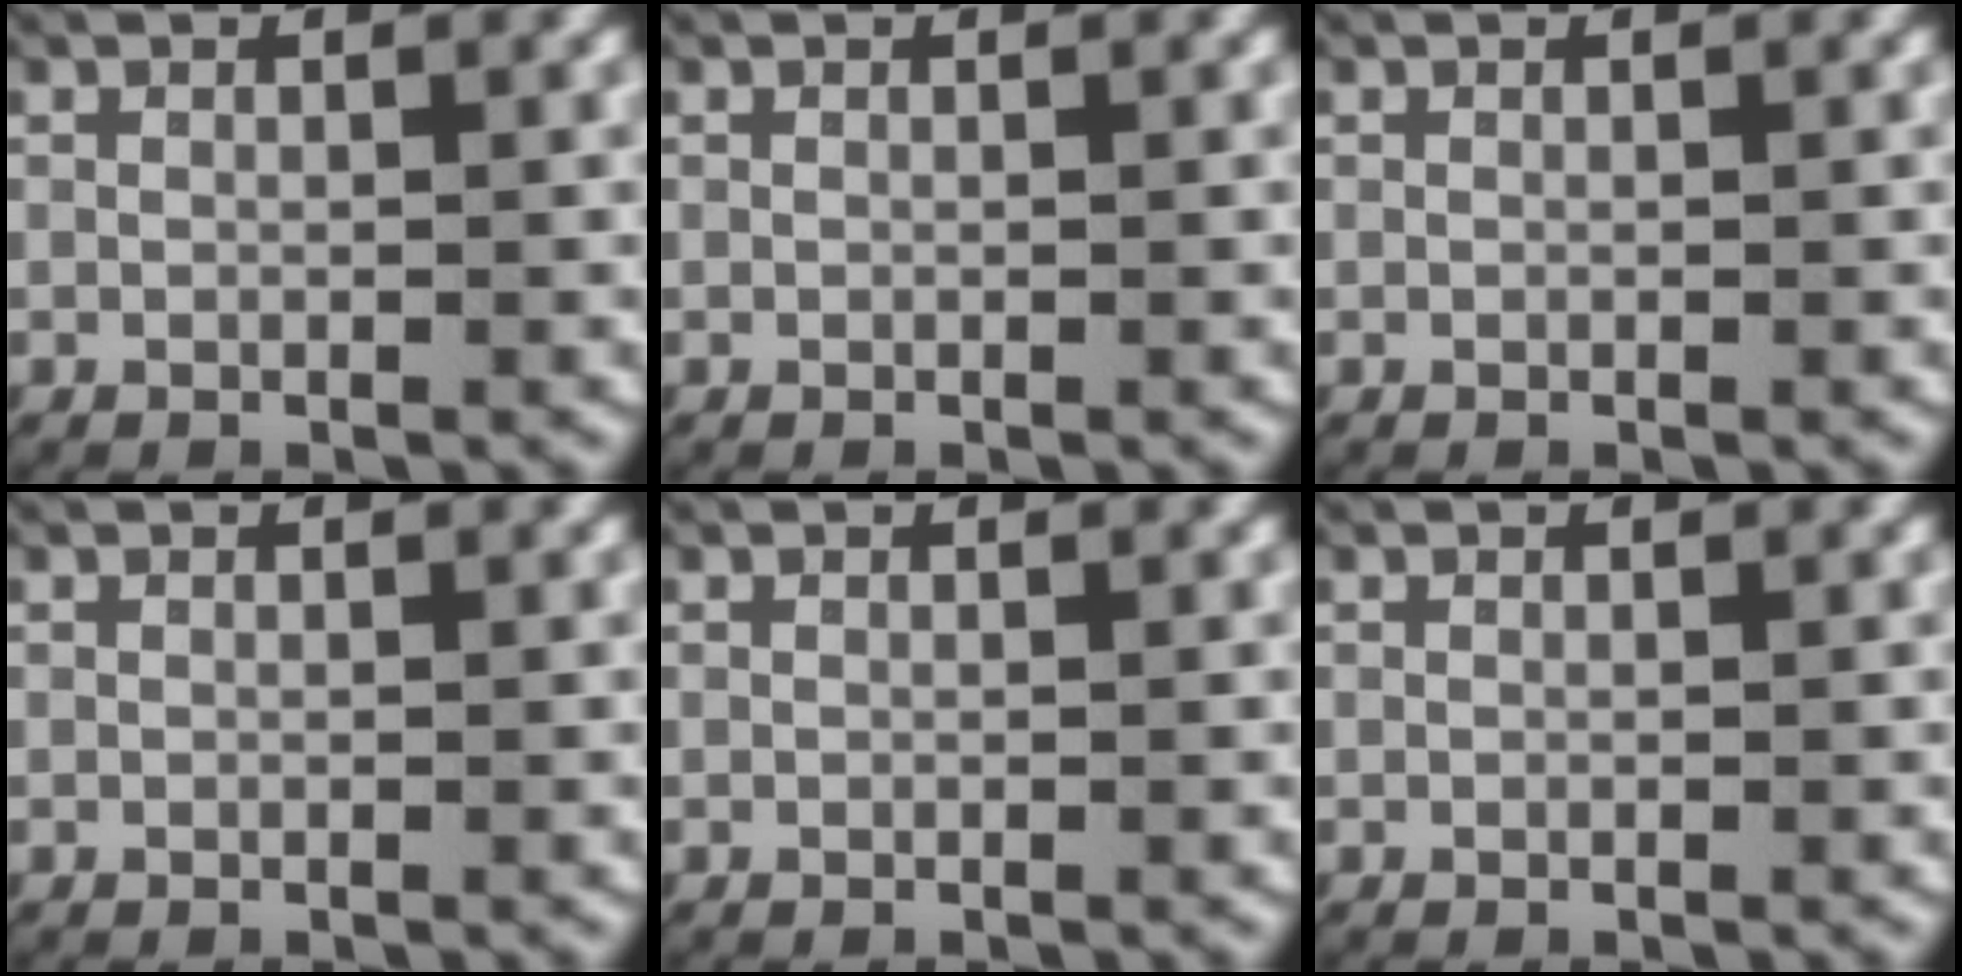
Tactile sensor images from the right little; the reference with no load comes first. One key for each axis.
{"total": 0.0}
{"total": 0.0}
{"total": 0.0}
{"total": 0.0}
{"total": 0.0}